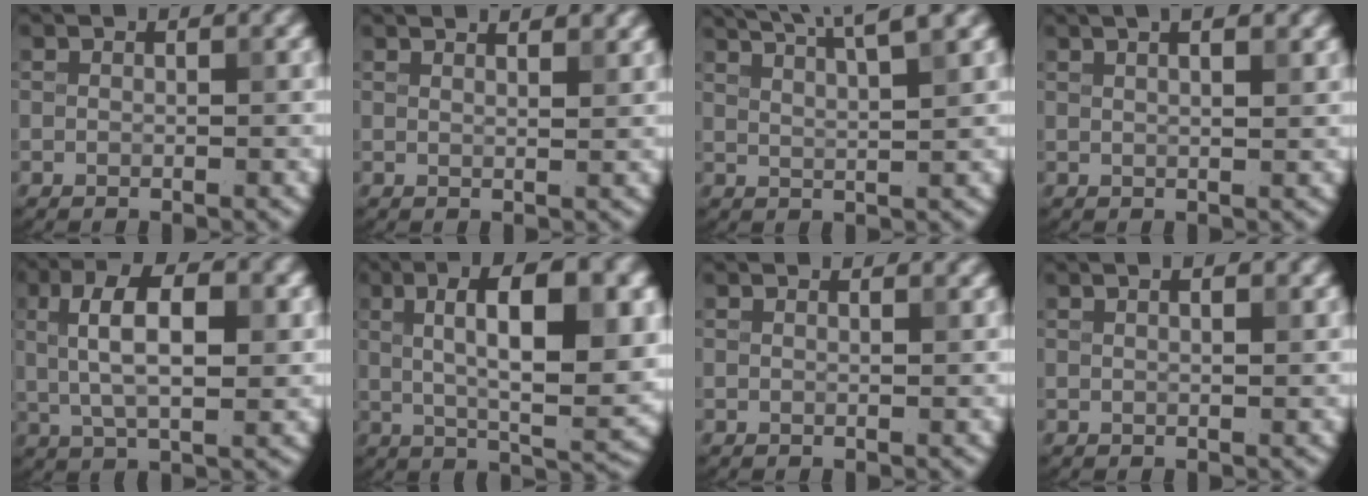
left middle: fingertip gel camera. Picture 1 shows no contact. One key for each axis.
{"total": 4.7, "fx": 3.5, "fy": 1.8, "fz": 2.5, "tx": -0.002, "ty": 0.033, "tz": 0.012}
{"total": 6.7, "fx": 5.1, "fy": 1.4, "fz": 4.2, "tx": -0.043, "ty": 0.033, "tz": 0.044}
{"total": 6.8, "fx": 3.7, "fy": 3.2, "fz": 4.6, "tx": -0.017, "ty": 0.058, "tz": 0.009}
{"total": 6.7, "fx": 1.3, "fy": 2.8, "fz": 6.0, "tx": -0.110, "ty": 0.009, "tz": 0.020}
{"total": 11.1, "fx": 2.3, "fy": 3.7, "fz": 10.2, "tx": -0.150, "ty": 0.004, "tz": 0.037}
{"total": 2.1, "fx": 2.0, "fy": 0.5, "fz": 0.6, "tx": -0.006, "ty": 0.006, "tz": 0.013}
{"total": 3.3, "fx": 1.8, "fy": 1.5, "fz": 2.3, "tx": -0.001, "ty": 0.020, "tz": -0.003}